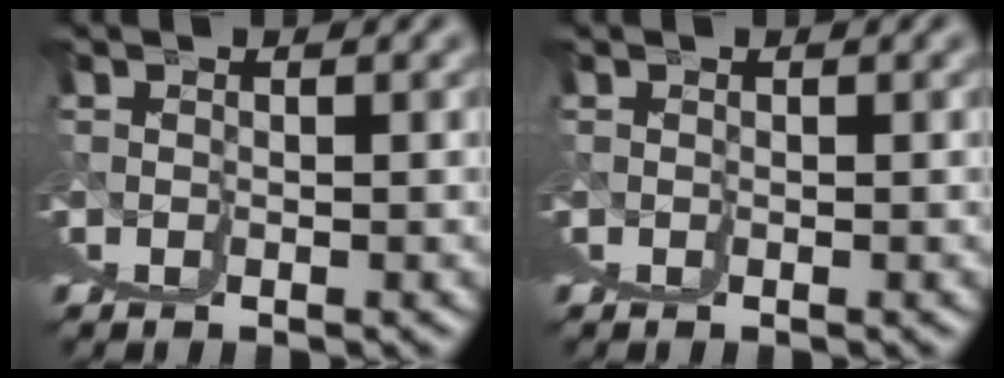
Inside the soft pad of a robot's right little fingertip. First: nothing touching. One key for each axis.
{"total": 0.0}